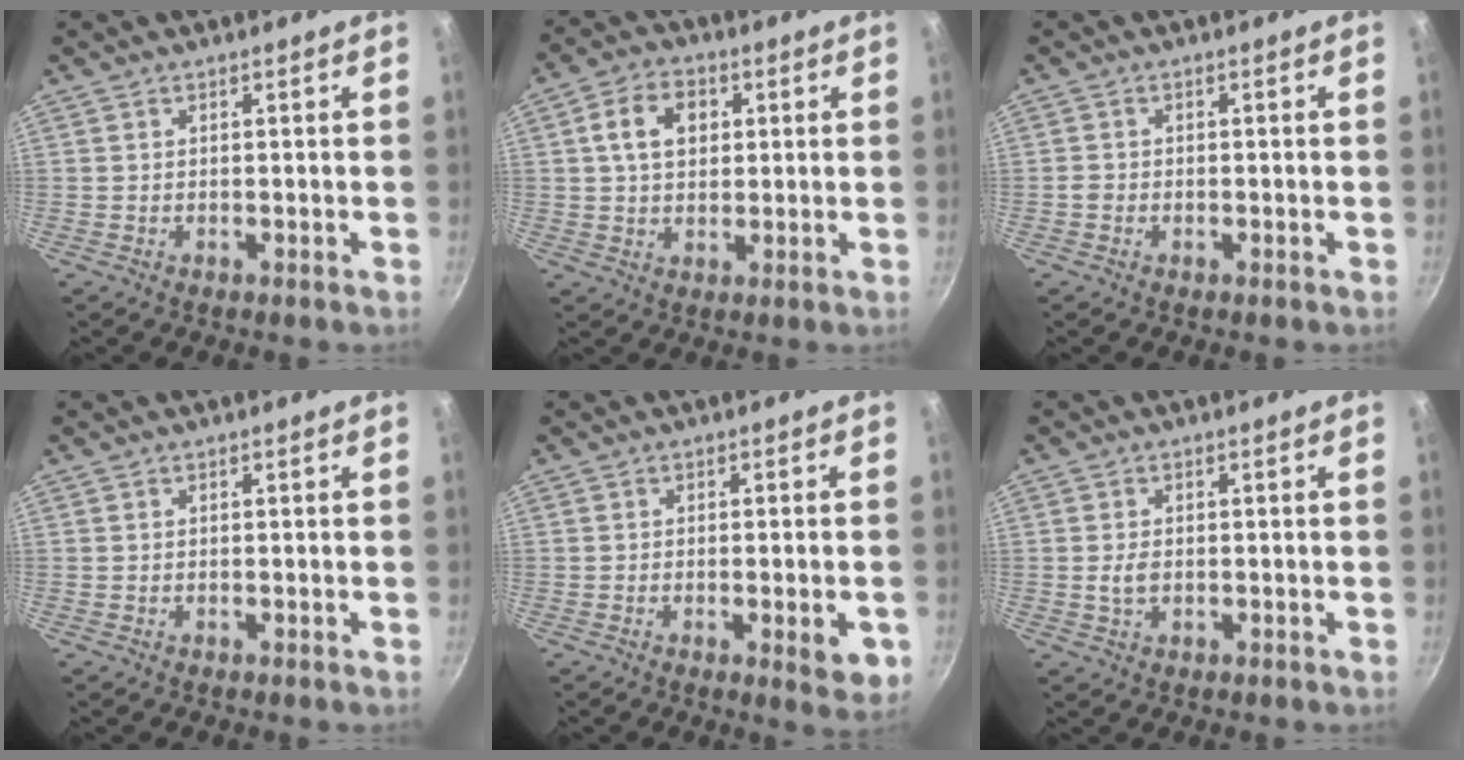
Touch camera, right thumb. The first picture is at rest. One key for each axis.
{"total": 8.4, "fx": 1.9, "fy": 6.1, "fz": 5.4, "tx": -0.076, "ty": 0.007, "tz": 0.028}
{"total": 1.1, "fx": -0.6, "fy": 0.9, "fz": 0.2, "tx": -0.008, "ty": 0.003, "tz": -0.014}
{"total": 0.0}
{"total": 5.6, "fx": -1.6, "fy": 1.6, "fz": 5.1, "tx": -0.061, "ty": -0.005, "tz": -0.022}
{"total": 2.5, "fx": -0.2, "fy": 1.7, "fz": 1.9, "tx": -0.031, "ty": 0.001, "tz": -0.003}